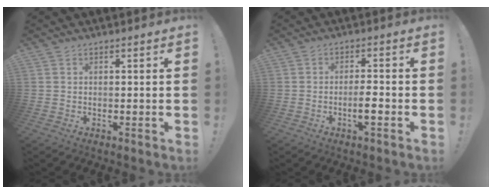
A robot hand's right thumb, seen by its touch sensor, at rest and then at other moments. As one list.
[{"total": 4.7, "force": [-1.8, 1.1, 4.1], "torque": [-0.062, 0.005, -0.032]}]